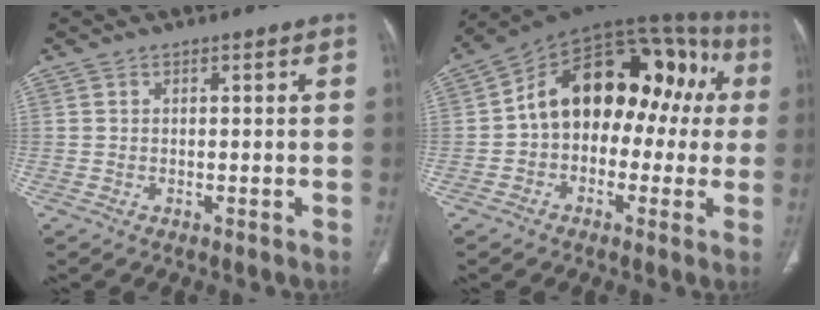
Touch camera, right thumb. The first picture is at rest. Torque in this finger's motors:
{"motor_torque": [2.46, 2.55, 1.85, -0.81, 0.21]}